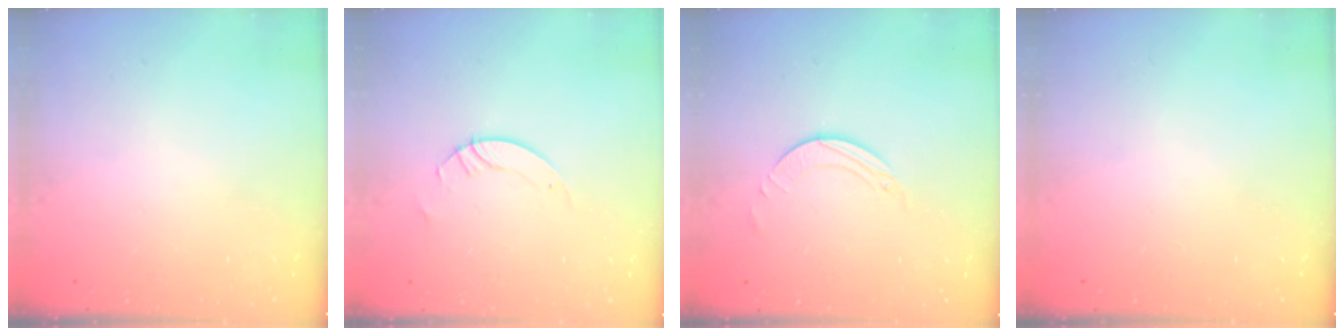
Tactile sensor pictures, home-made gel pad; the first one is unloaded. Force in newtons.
{"total": 3.0, "press": 3.0, "slide": 0.3}
{"total": 2.0, "press": 2.0, "slide": 0.2}
{"total": 0.0}